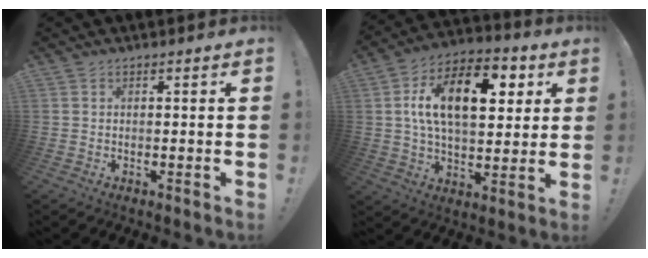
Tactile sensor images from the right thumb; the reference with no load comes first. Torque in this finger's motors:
{"motor_torque": [2.40, 2.61, 0.38, 0.35, 0.66]}